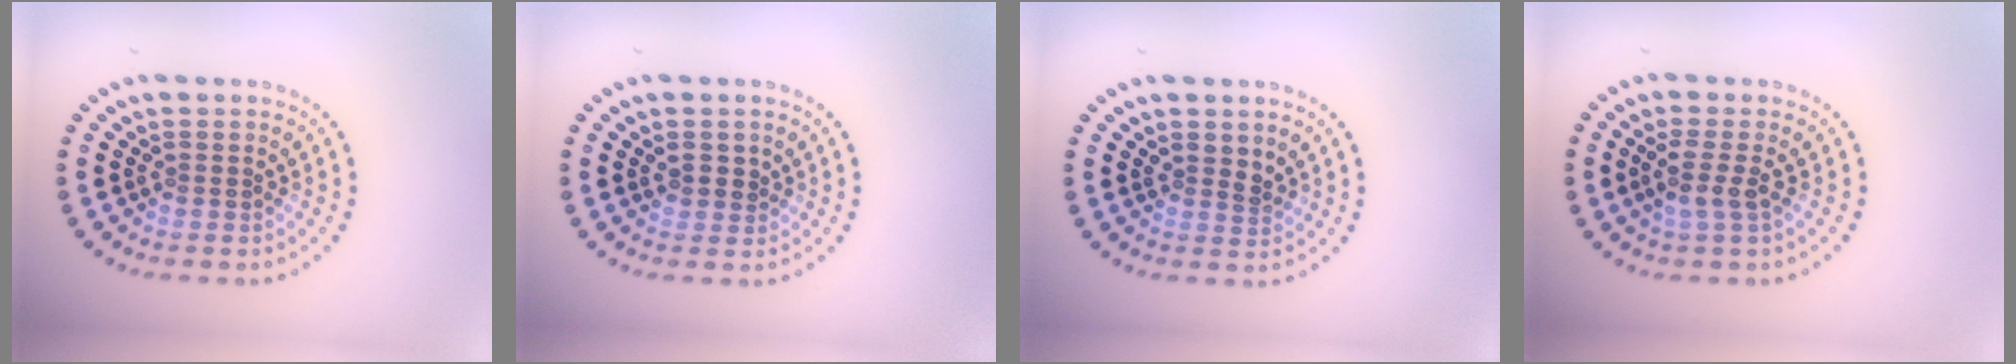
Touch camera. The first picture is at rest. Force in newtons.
{"total": 1.3, "press": 1.1, "slide": 0.6}
{"total": 1.2, "press": 1.0, "slide": 0.7}
{"total": 2.1, "press": 1.7, "slide": 1.2}